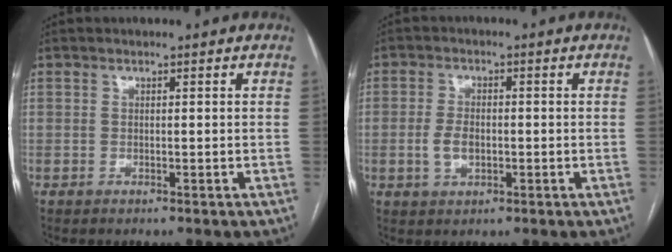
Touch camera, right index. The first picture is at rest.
{"total": 3.8, "force": [-0.7, 2.2, 3.0], "torque": [-0.062, 0.004, -0.012]}